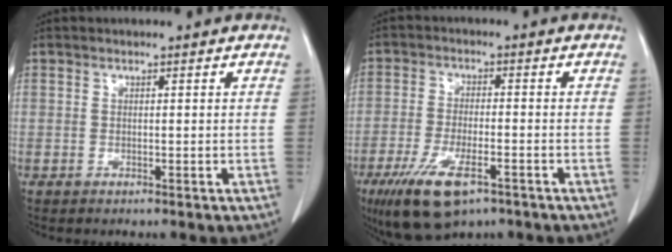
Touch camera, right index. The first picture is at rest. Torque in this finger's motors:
{"motor_torque": [1.33, -0.80, 0.48, 0.15]}